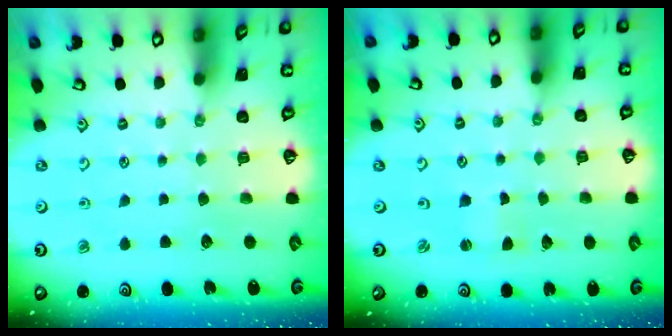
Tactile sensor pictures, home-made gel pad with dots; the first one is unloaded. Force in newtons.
{"total": 1.4, "press": 1.4, "slide": 0.4}